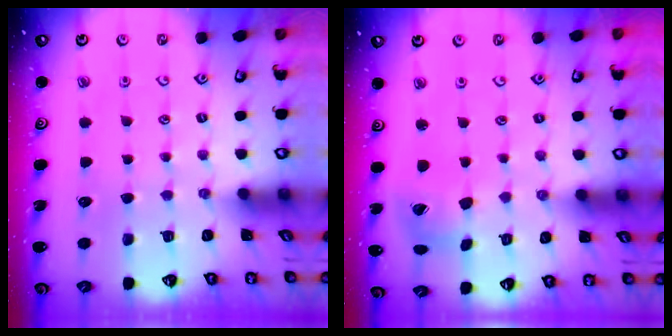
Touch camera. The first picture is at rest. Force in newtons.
{"total": 11.7, "press": 11.6, "slide": 1.5}